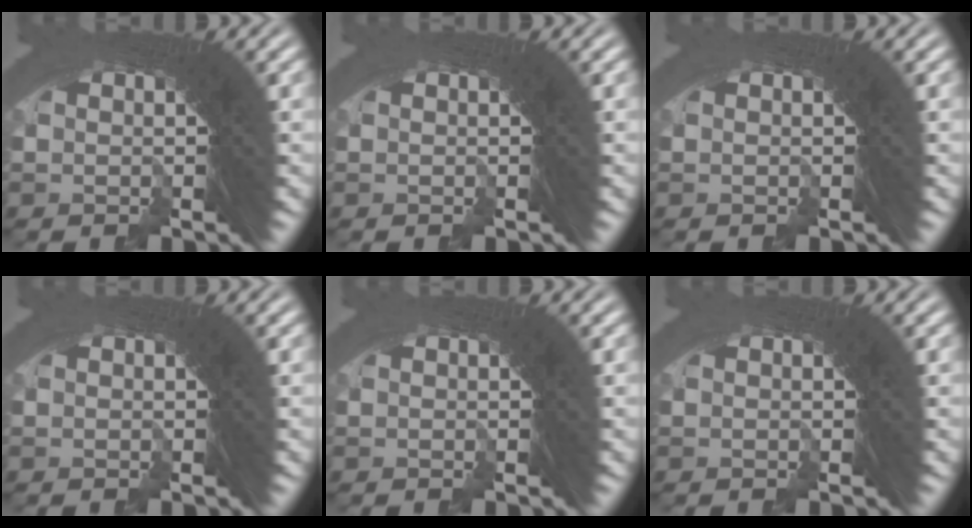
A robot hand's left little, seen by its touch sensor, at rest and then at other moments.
{"total": 0.0}
{"total": 0.0}
{"total": 0.0}
{"total": 0.0}
{"total": 0.0}